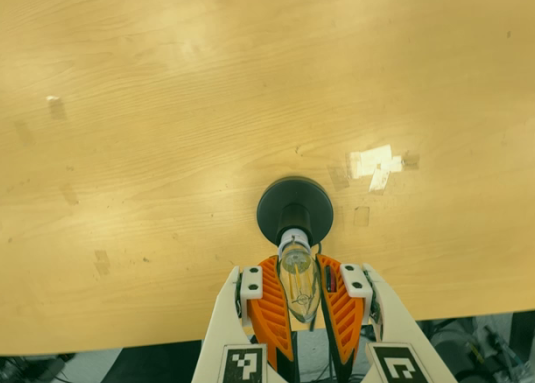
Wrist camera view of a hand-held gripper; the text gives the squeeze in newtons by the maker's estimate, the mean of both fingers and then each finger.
{"total": 20.6, "left": 22.1, "right": 19.1}